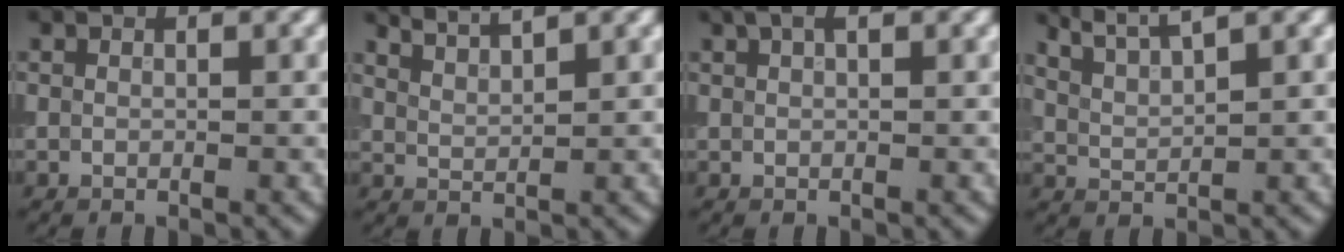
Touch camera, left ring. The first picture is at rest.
{"total": 2.9, "force": [2.7, 0.4, 1.0], "torque": [-0.008, 0.010, 0.042]}
{"total": 1.7, "force": [1.1, 0.5, 1.2], "torque": [-0.018, 0.004, 0.019]}
{"total": 3.8, "force": [3.3, 0.6, 1.9], "torque": [-0.029, 0.011, 0.056]}